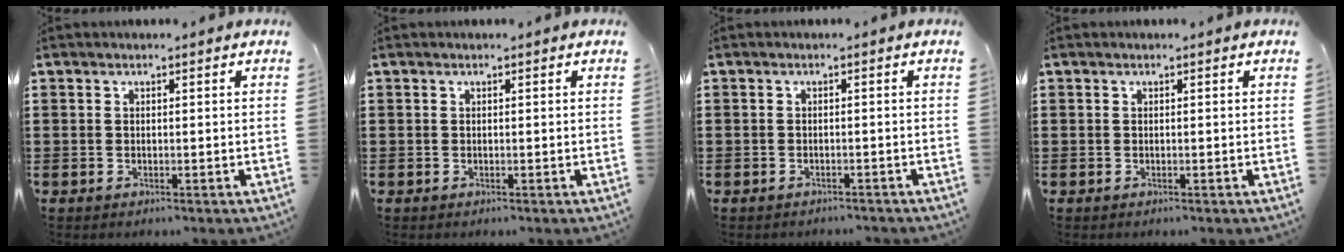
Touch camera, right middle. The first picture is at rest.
{"total": 0.0}
{"total": 0.9, "force": [-0.9, 0.2, -0.1], "torque": [-0.001, 0.001, -0.020]}
{"total": 0.0}